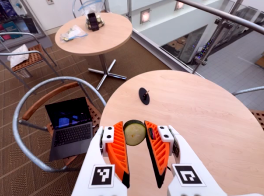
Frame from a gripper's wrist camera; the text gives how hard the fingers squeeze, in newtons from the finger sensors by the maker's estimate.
{"total": 7.8, "left": 7.4, "right": 8.2}